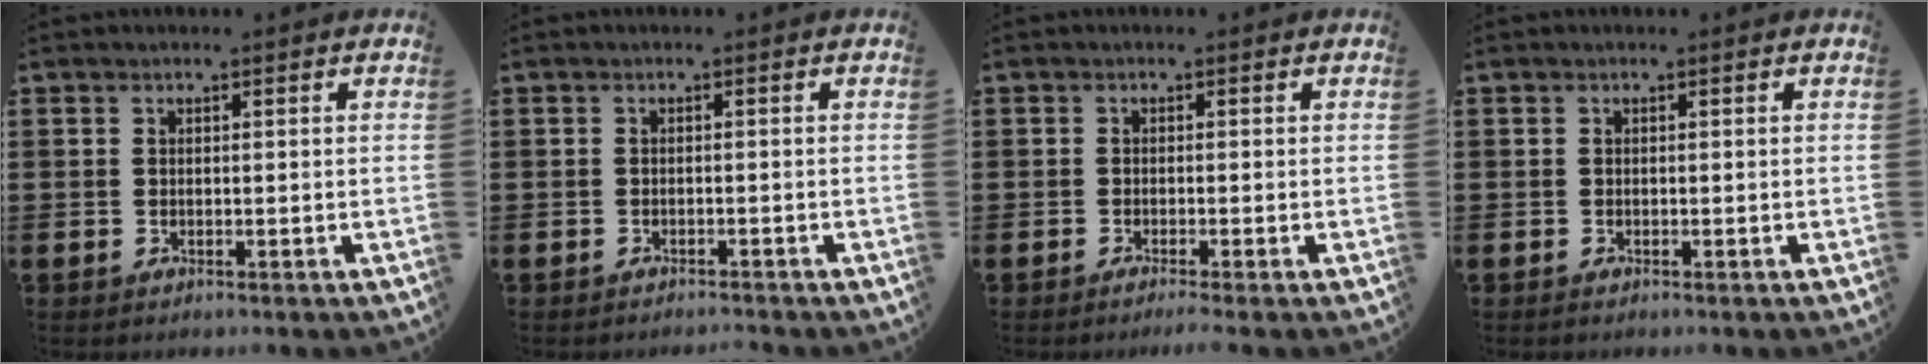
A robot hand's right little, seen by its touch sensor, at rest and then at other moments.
{"total": 0.7, "force": [-0.7, -0.1, 0.0], "torque": [0.000, -0.001, -0.015]}
{"total": 0.8, "force": [-0.5, 0.0, 0.7], "torque": [-0.011, -0.002, -0.009]}
{"total": 0.0}